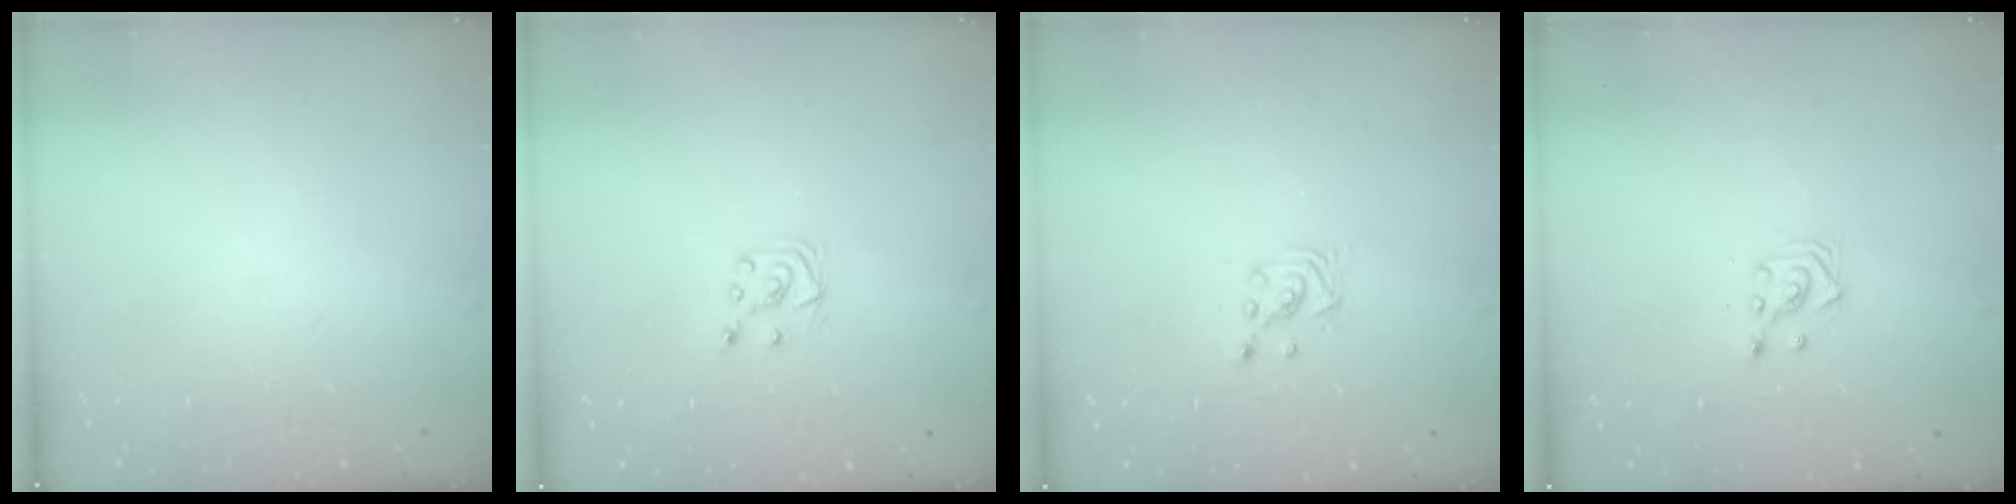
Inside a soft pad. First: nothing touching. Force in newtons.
{"total": 5.2, "press": 5.2, "slide": 0.4}
{"total": 3.0, "press": 2.9, "slide": 0.5}
{"total": 3.0, "press": 2.9, "slide": 0.8}